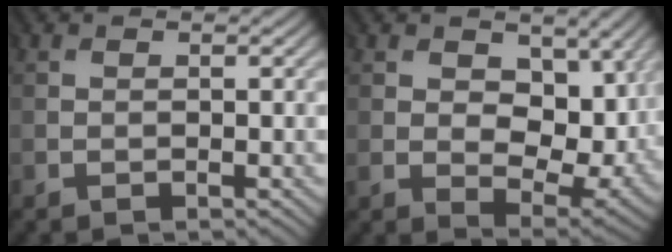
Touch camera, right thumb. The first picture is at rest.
{"total": 9.9, "force": [1.8, 6.3, 7.4], "torque": [-0.138, -0.020, 0.043]}